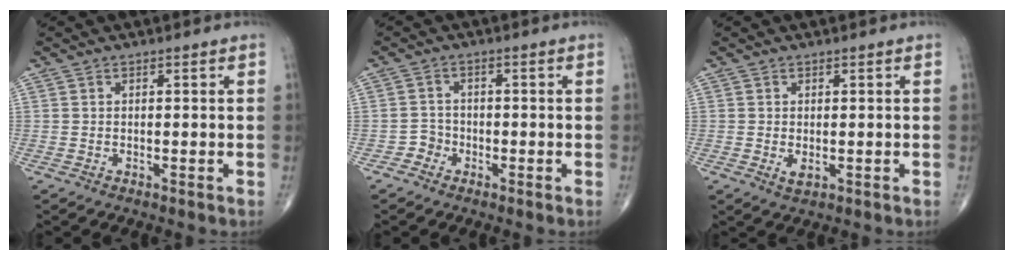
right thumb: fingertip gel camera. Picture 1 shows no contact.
{"total": 2.3, "force": [-1.4, 1.8, 0.0], "torque": [0.012, 0.009, -0.033]}
{"total": 1.7, "force": [-0.2, 0.9, 1.4], "torque": [-0.025, -0.005, 0.000]}